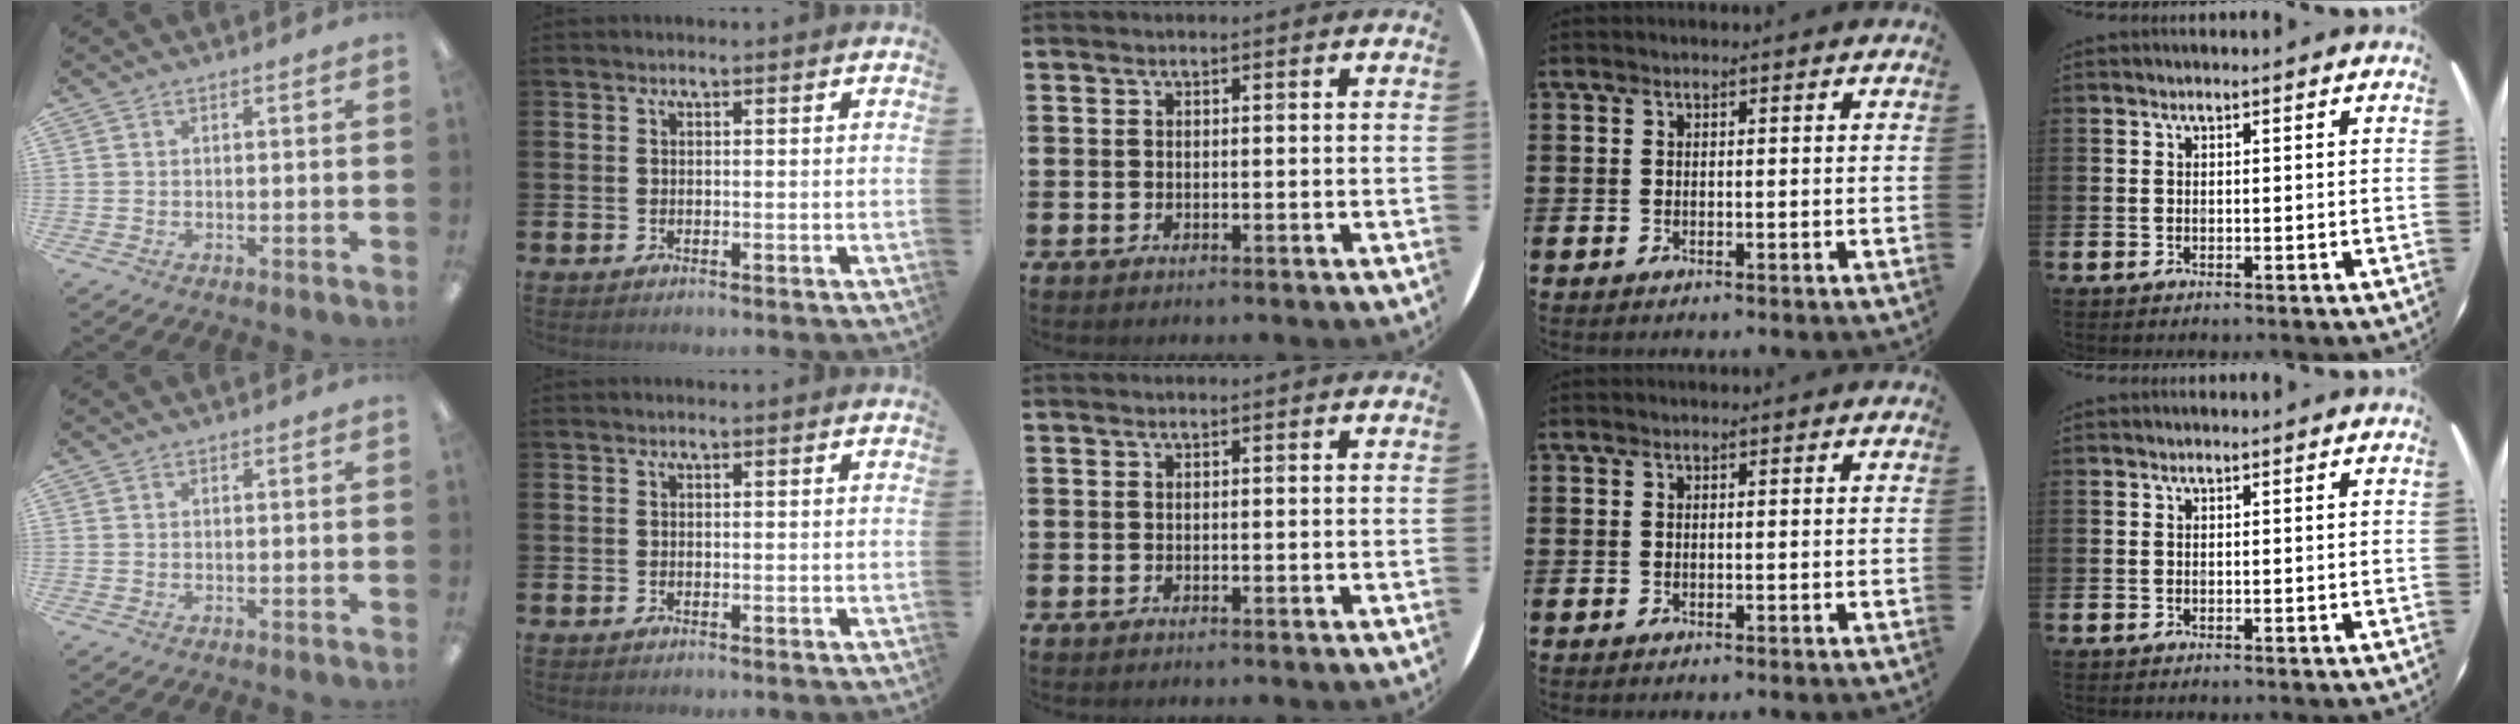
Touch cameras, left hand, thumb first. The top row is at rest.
{}